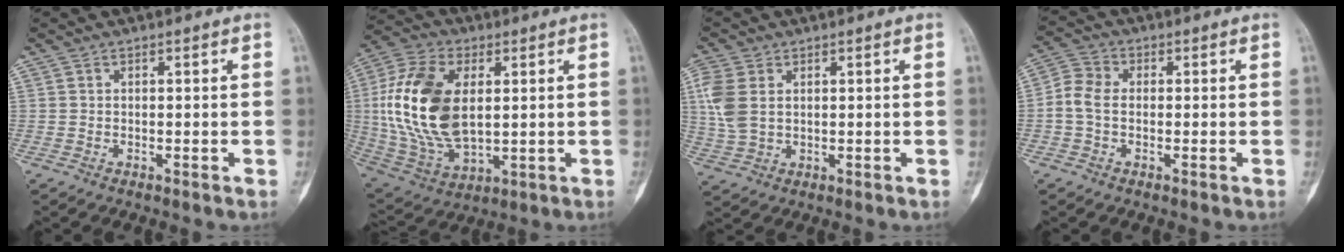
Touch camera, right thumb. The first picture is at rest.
{"total": 20.4, "force": [2.6, 11.8, 16.5], "torque": [-0.334, -0.011, 0.055]}
{"total": 7.4, "force": [1.8, 4.9, 5.2], "torque": [-0.129, 0.002, 0.040]}
{"total": 5.1, "force": [-0.7, 3.6, 3.5], "torque": [-0.074, 0.016, -0.023]}